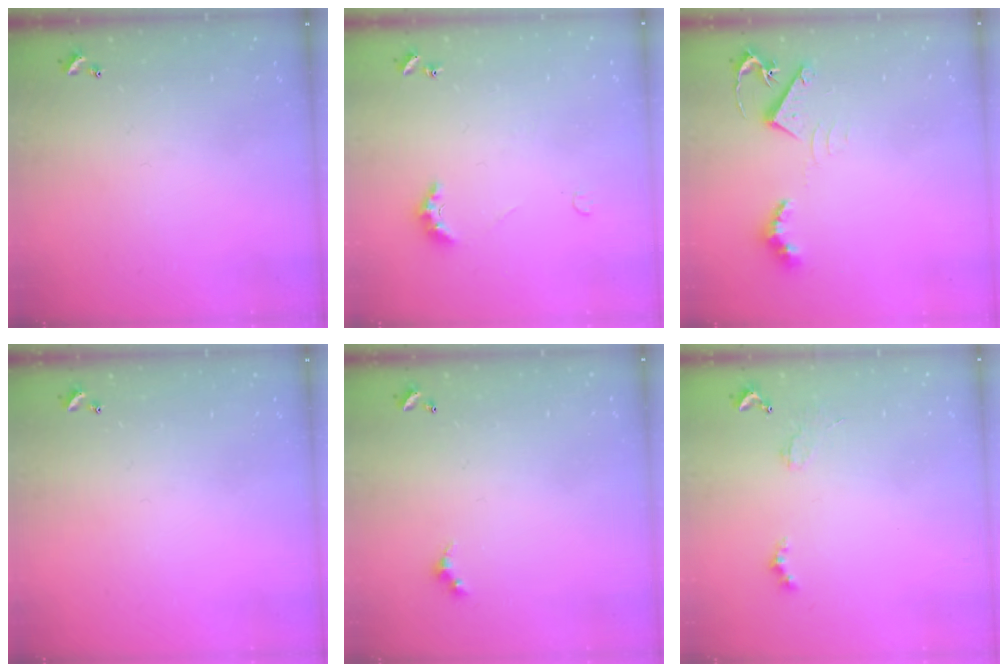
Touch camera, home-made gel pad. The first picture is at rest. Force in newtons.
{"total": 3.2, "press": 3.1, "slide": 0.7}
{"total": 6.6, "press": 6.5, "slide": 1.0}
{"total": 0.0}
{"total": 2.6, "press": 2.5, "slide": 0.6}
{"total": 1.5, "press": 1.5, "slide": 0.5}